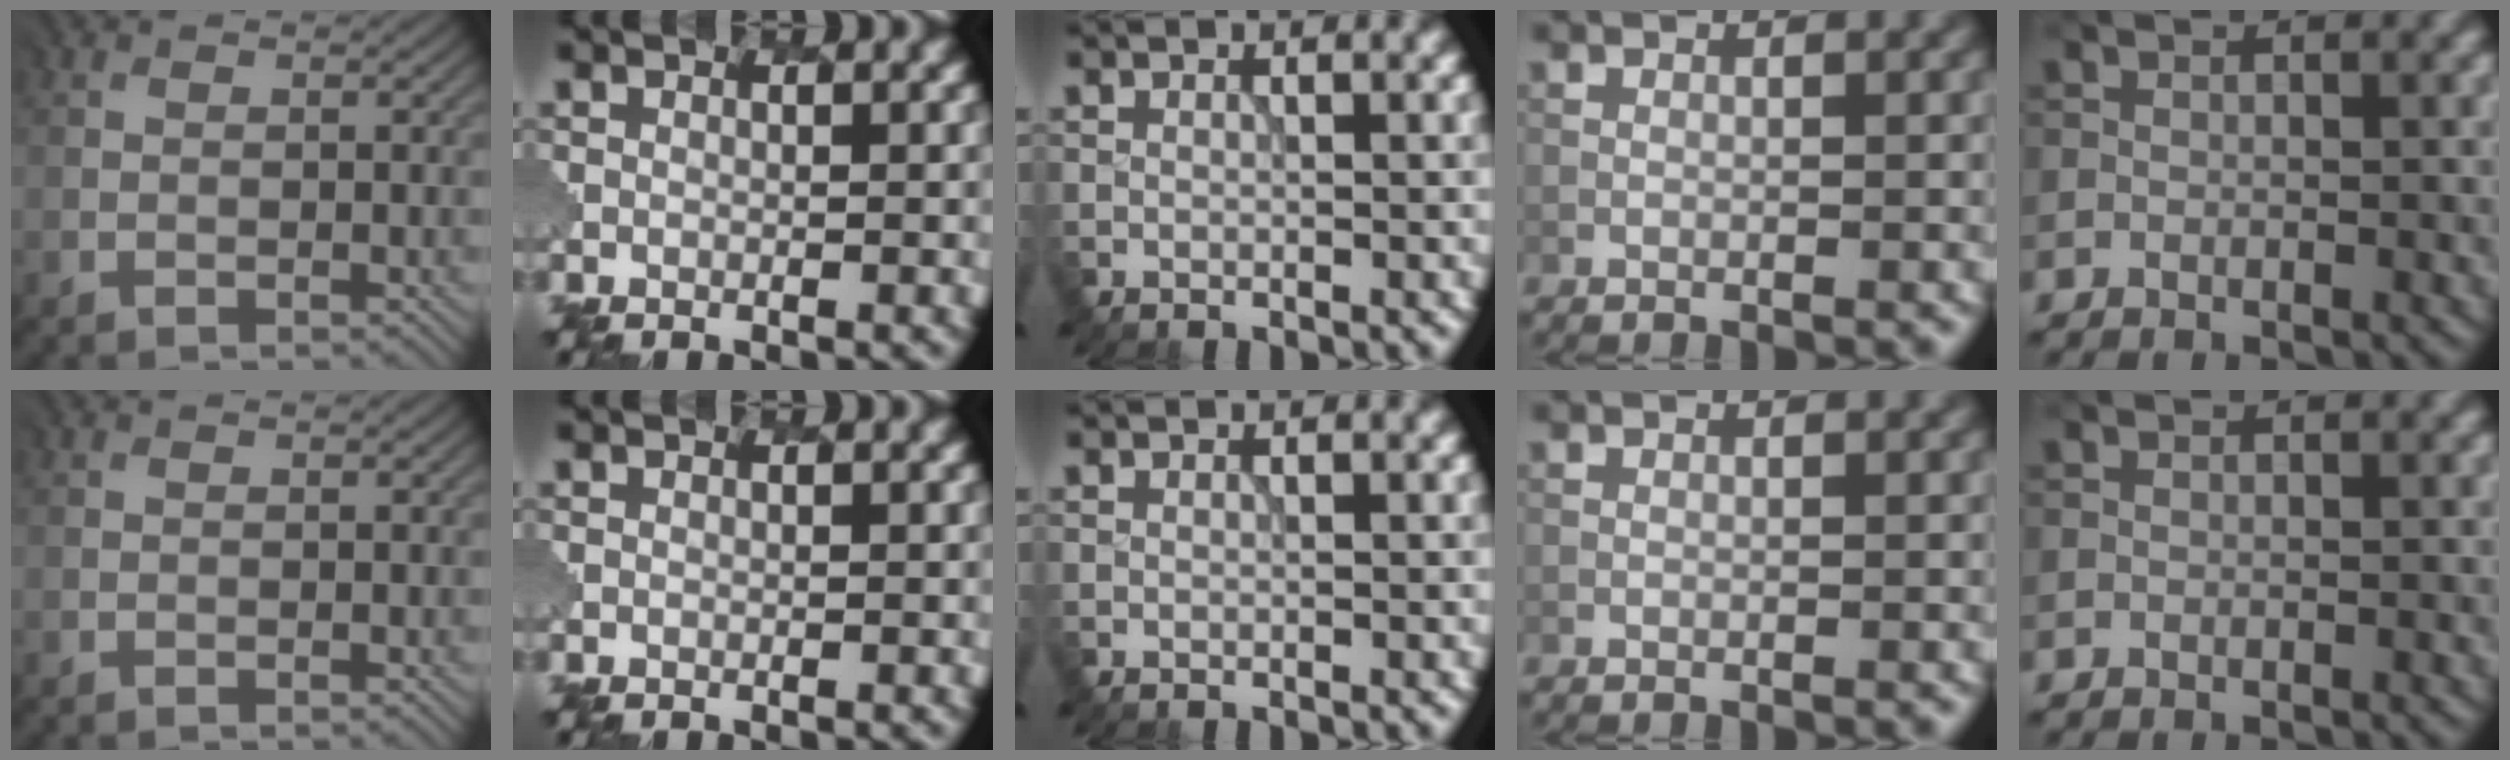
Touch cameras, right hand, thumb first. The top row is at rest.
{}